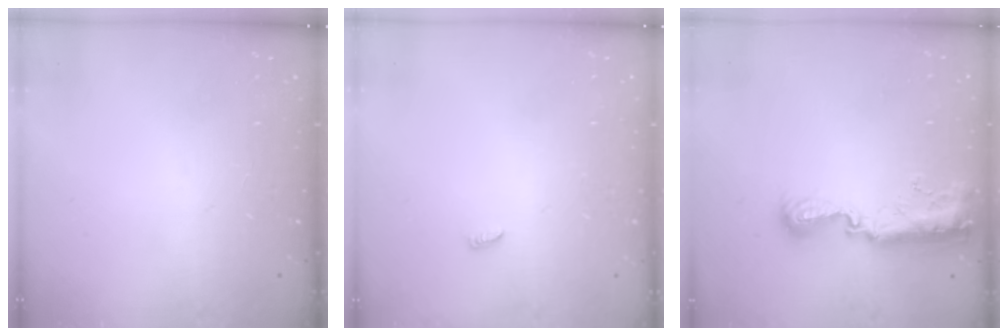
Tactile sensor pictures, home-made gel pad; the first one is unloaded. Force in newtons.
{"total": 2.4, "press": 2.4, "slide": 0.2}
{"total": 12.8, "press": 11.4, "slide": 5.9}